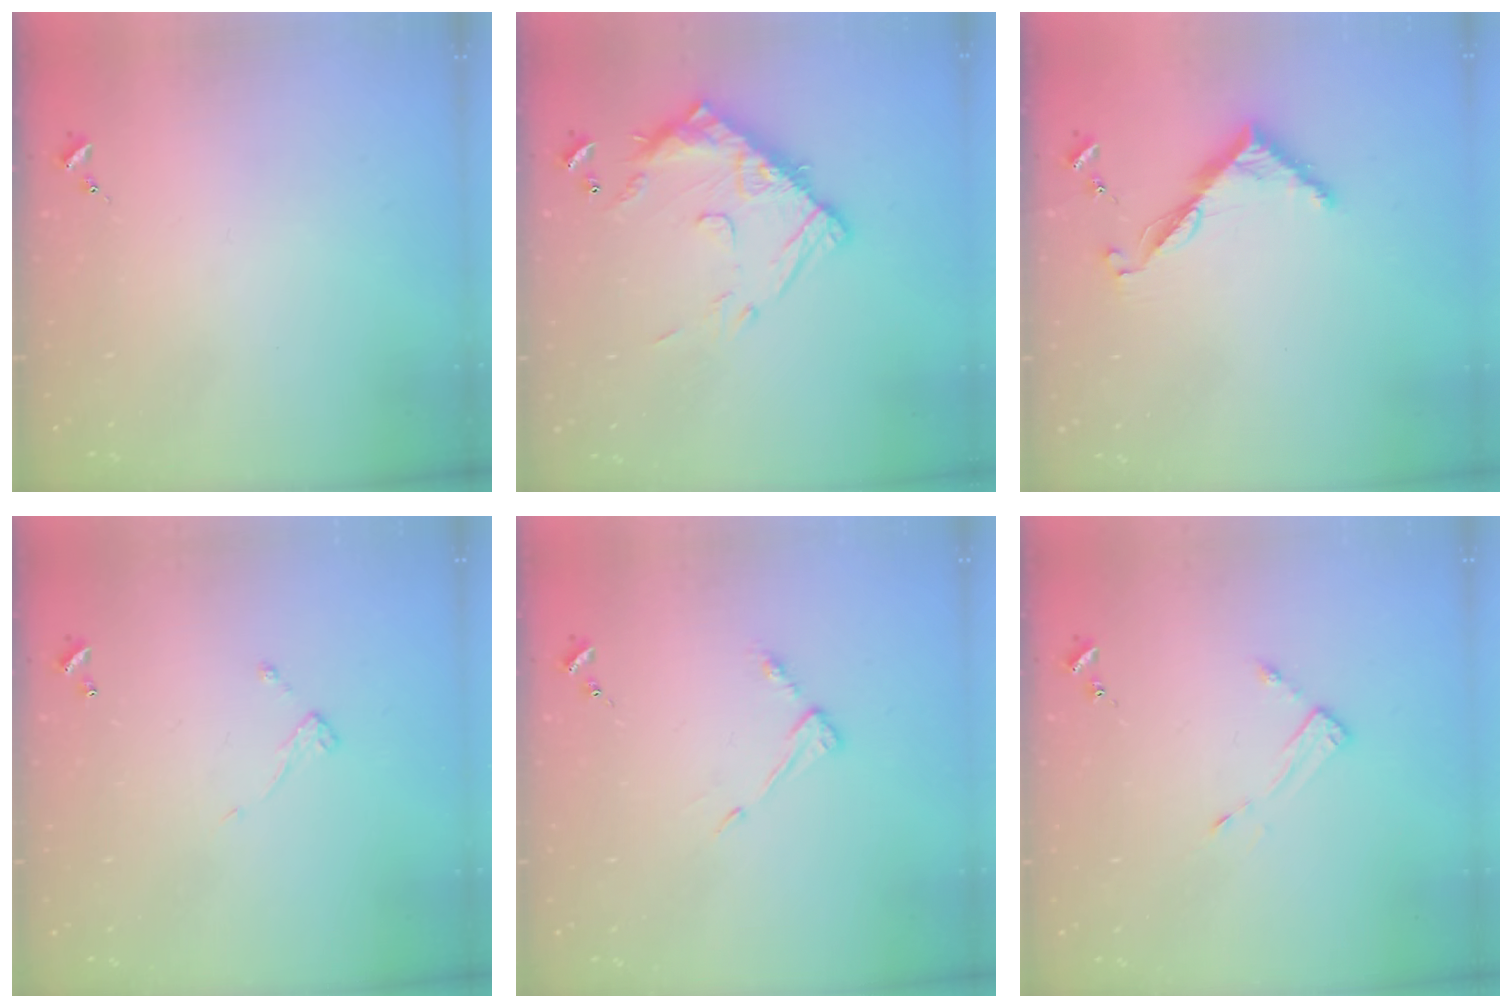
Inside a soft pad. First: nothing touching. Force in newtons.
{"total": 15.4, "press": 15.4, "slide": 1.4}
{"total": 7.4, "press": 7.4, "slide": 0.7}
{"total": 4.5, "press": 4.5, "slide": 0.5}
{"total": 5.6, "press": 5.6, "slide": 0.3}
{"total": 3.2, "press": 3.2, "slide": 0.3}